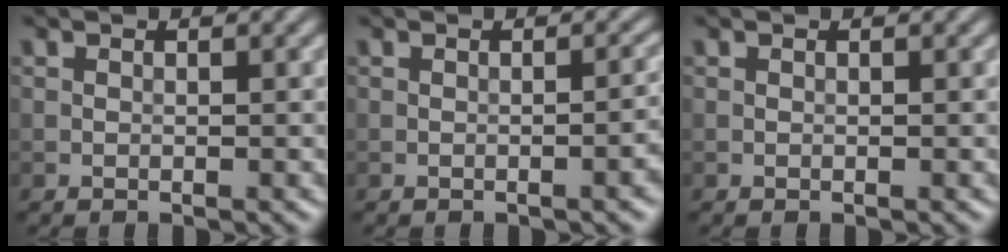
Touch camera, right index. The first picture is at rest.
{"total": 2.8, "force": [-0.6, 0.9, 2.5], "torque": [-0.021, 0.004, -0.008]}
{"total": 0.0}